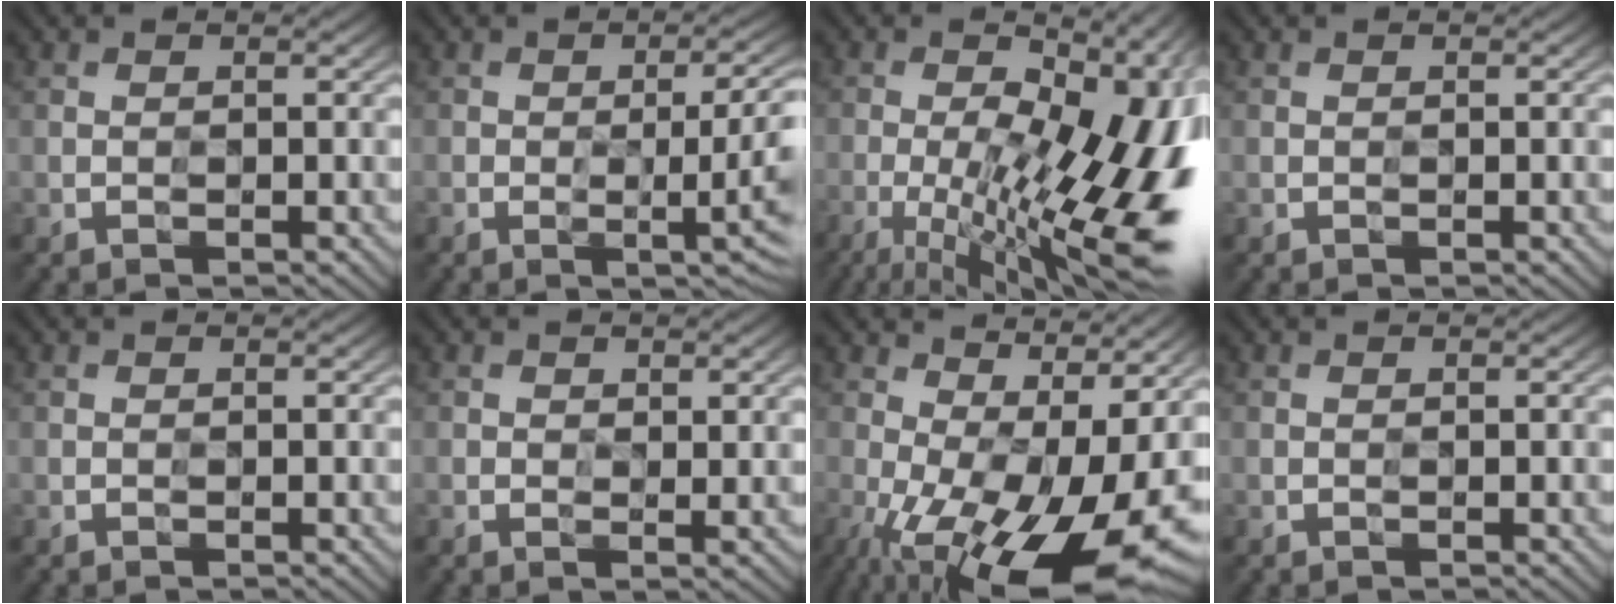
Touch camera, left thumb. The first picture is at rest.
{"total": 8.1, "force": [-0.7, 3.2, 7.4], "torque": [-0.091, 0.005, -0.009]}
{"total": 16.6, "force": [-5.1, 5.4, 14.8], "torque": [-0.204, -0.005, -0.077]}
{"total": 0.0}
{"total": 0.0}
{"total": 1.7, "force": [0.9, 1.1, 1.0], "torque": [-0.014, 0.001, 0.015]}
{"total": 17.6, "force": [-3.4, 8.9, 14.8], "torque": [-0.221, -0.015, -0.027]}
{"total": 0.0}